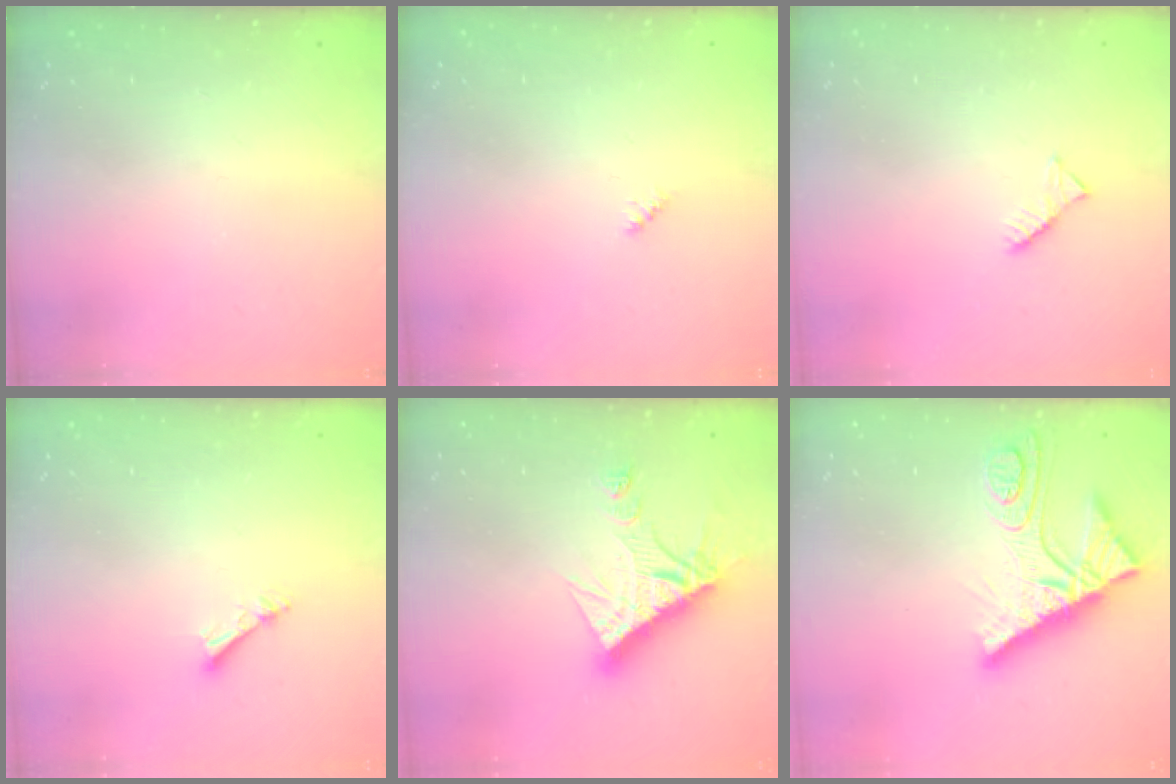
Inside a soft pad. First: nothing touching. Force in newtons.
{"total": 2.4, "press": 2.4, "slide": 0.5}
{"total": 2.6, "press": 2.6, "slide": 0.4}
{"total": 3.5, "press": 3.5, "slide": 0.1}
{"total": 13.5, "press": 13.5, "slide": 1.1}
{"total": 11.8, "press": 11.7, "slide": 1.0}